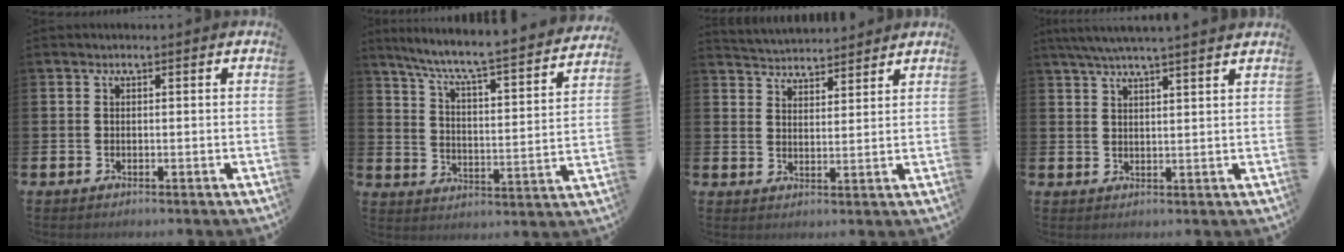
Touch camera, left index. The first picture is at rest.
{"total": 6.6, "force": [6.1, 0.2, 2.7], "torque": [-0.080, -0.053, 0.096]}
{"total": 4.4, "force": [4.3, 0.6, -0.4], "torque": [-0.010, -0.025, 0.078]}
{"total": 4.7, "force": [4.4, -0.5, 1.7], "torque": [-0.041, -0.013, 0.078]}